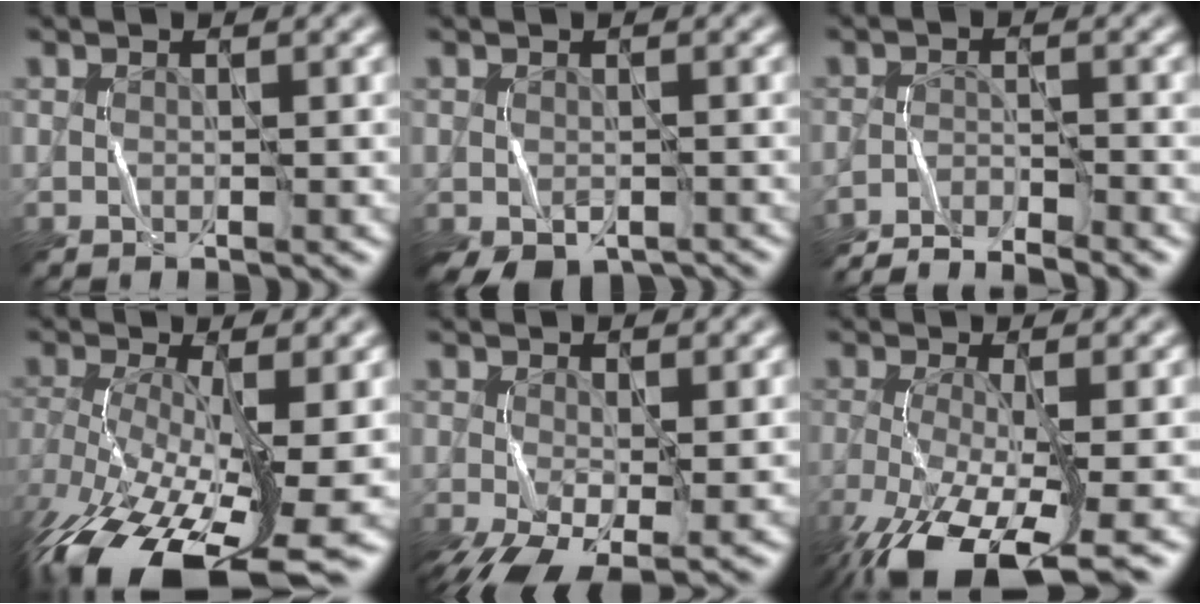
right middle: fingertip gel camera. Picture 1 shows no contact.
{"total": 2.6, "force": [-1.5, 1.6, 1.4], "torque": [-0.025, -0.015, -0.020]}
{"total": 5.5, "force": [-5.2, 0.6, 1.7], "torque": [-0.028, -0.009, -0.092]}
{"total": 14.2, "force": [-6.6, 5.6, 11.2], "torque": [-0.229, -0.033, -0.109]}
{"total": 6.6, "force": [-2.4, 3.3, 5.2], "torque": [-0.121, -0.028, -0.035]}
{"total": 9.3, "force": [-4.4, 3.2, 7.5], "torque": [-0.157, -0.024, -0.078]}